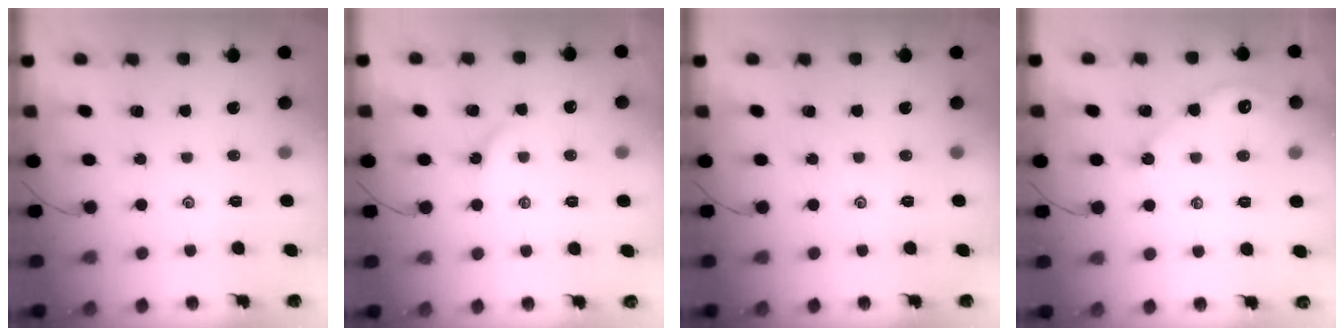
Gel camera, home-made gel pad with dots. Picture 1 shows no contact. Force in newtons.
{"total": 4.6, "press": 4.5, "slide": 0.8}
{"total": 0.0}
{"total": 4.3, "press": 4.3, "slide": 0.7}